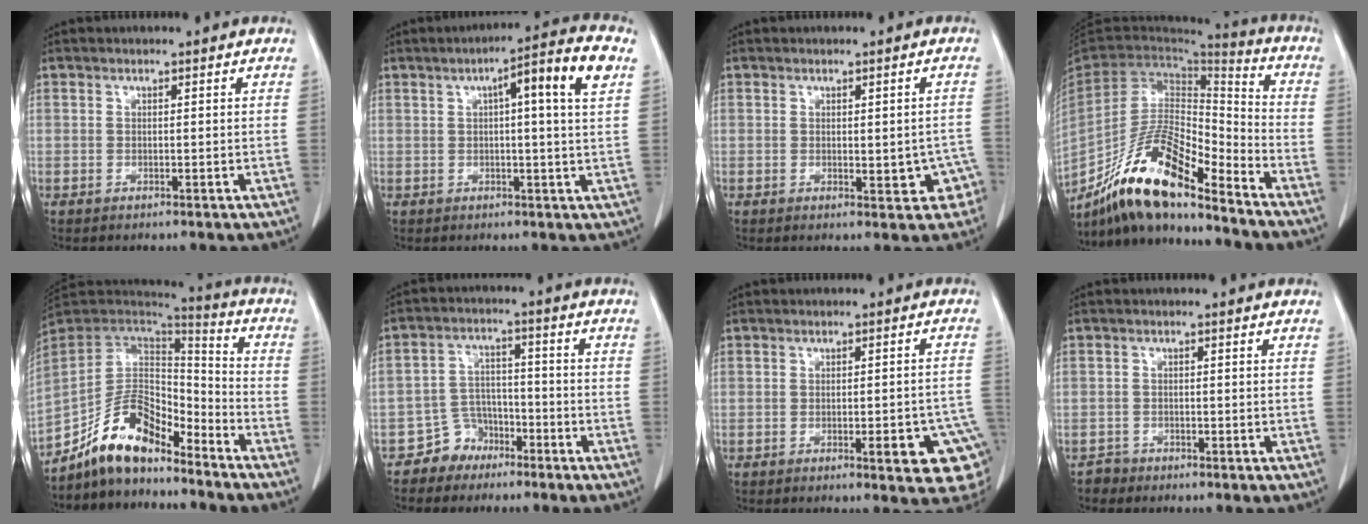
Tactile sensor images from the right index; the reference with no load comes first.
{"total": 9.2, "force": [3.1, -0.2, 8.7], "torque": [-0.131, 0.019, 0.038]}
{"total": 4.3, "force": [-1.4, 1.9, 3.6], "torque": [-0.026, 0.009, -0.012]}
{"total": 17.5, "force": [-13.6, 3.2, 10.5], "torque": [-0.197, 0.002, -0.250]}
{"total": 12.9, "force": [-10.2, 4.9, 6.2], "torque": [-0.109, 0.037, -0.190]}
{"total": 5.4, "force": [-3.9, 3.7, 0.3], "torque": [0.001, 0.013, -0.067]}
{"total": 9.8, "force": [-4.5, 2.1, 8.4], "torque": [-0.051, 0.012, -0.052]}
{"total": 1.6, "force": [-1.2, 0.9, -0.6], "torque": [0.006, 0.004, -0.027]}